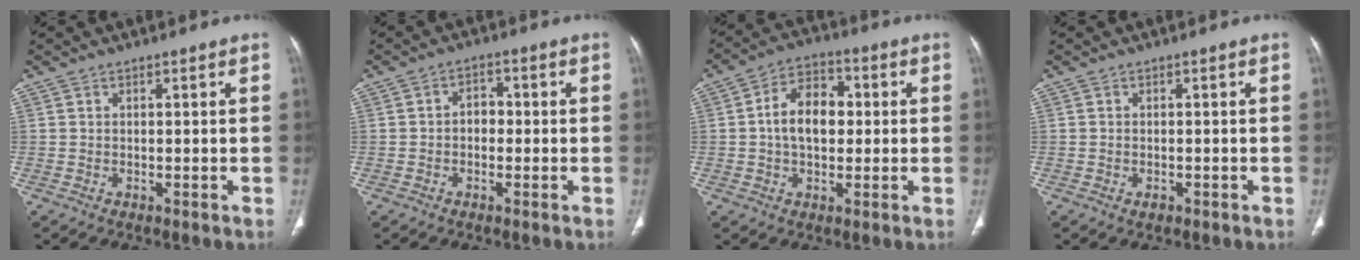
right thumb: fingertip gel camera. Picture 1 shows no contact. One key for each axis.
{"total": 3.2, "fx": -0.5, "fy": 2.5, "fz": 2.0, "tx": -0.014, "ty": 0.016, "tz": -0.016}
{"total": 10.0, "fx": 0.5, "fy": 6.7, "fz": 7.4, "tx": -0.110, "ty": 0.023, "tz": 0.000}
{"total": 1.1, "fx": -0.6, "fy": 0.7, "fz": 0.5, "tx": -0.005, "ty": 0.004, "tz": -0.009}